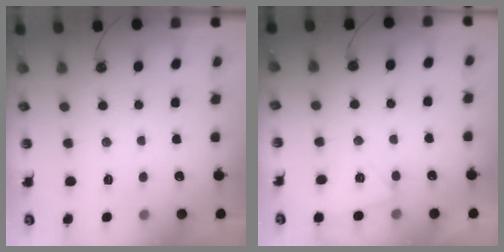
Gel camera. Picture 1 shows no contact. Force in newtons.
{"total": 3.2, "press": 3.0, "slide": 1.1}